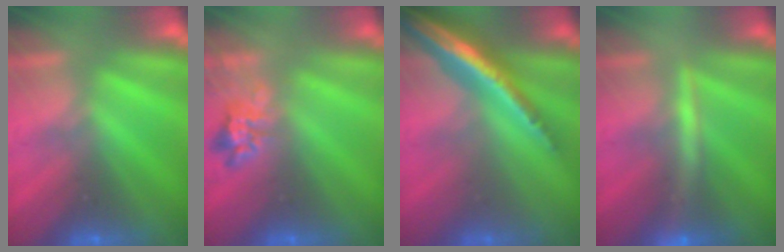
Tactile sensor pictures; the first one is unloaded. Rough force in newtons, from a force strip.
{"total": 2.3}
{"total": 1.8}
{"total": 2.6}